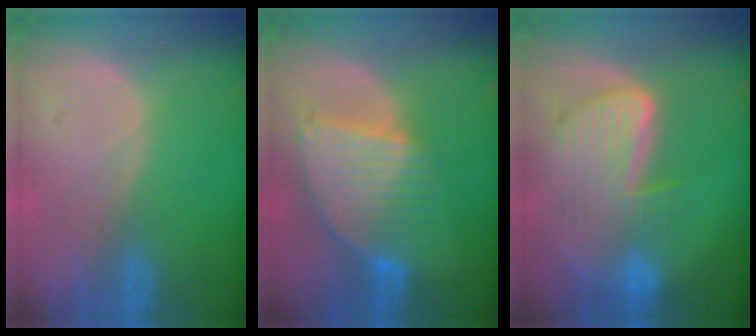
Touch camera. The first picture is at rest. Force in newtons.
{"total": 8.7, "press": 7.6, "slide": 4.2}
{"total": 9.8, "press": 8.2, "slide": 5.3}